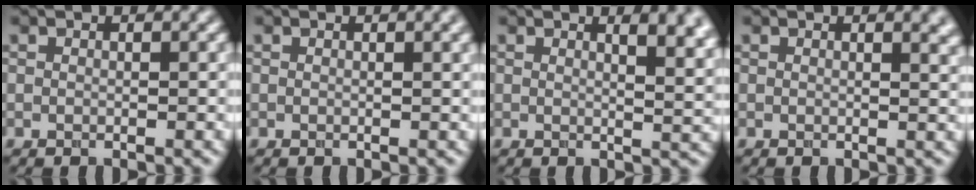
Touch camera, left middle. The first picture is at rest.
{"total": 1.3, "force": [0.5, 0.4, 1.1], "torque": [-0.011, 0.006, 0.006]}
{"total": 6.2, "force": [2.8, 2.7, 4.8], "torque": [-0.021, 0.011, 0.033]}
{"total": 2.2, "force": [1.2, 0.9, 1.7], "torque": [-0.008, 0.002, 0.014]}